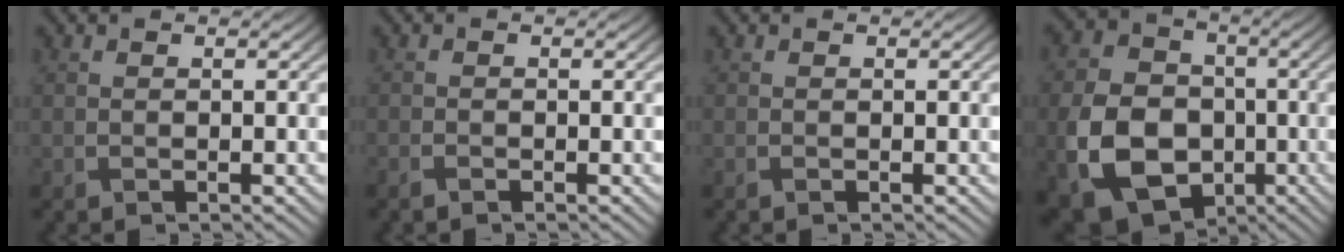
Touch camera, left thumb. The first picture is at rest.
{"total": 1.0, "force": [-0.9, 0.4, 0.4], "torque": [-0.011, -0.004, -0.018]}
{"total": 0.0}
{"total": 13.2, "force": [-3.8, 10.0, 7.7], "torque": [-0.197, -0.037, -0.073]}